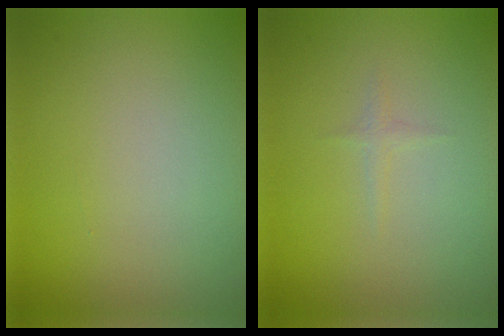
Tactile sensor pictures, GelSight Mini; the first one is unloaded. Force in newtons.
{"total": 0.6, "press": 0.6, "slide": 0.1}